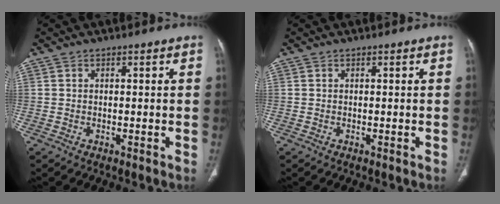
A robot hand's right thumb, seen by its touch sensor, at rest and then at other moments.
{"total": 0.0}